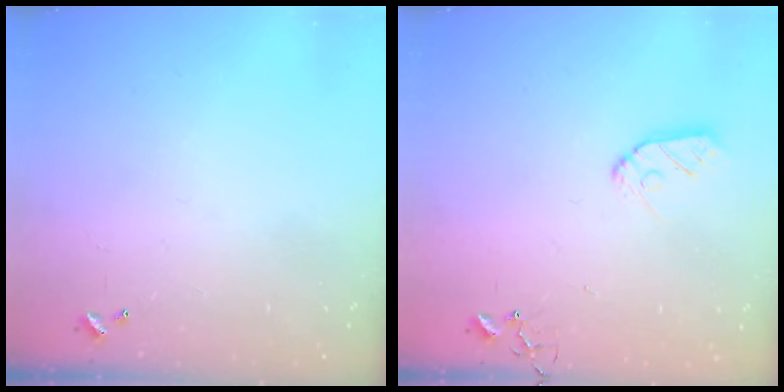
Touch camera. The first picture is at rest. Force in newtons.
{"total": 8.0, "press": 8.0, "slide": 0.5}